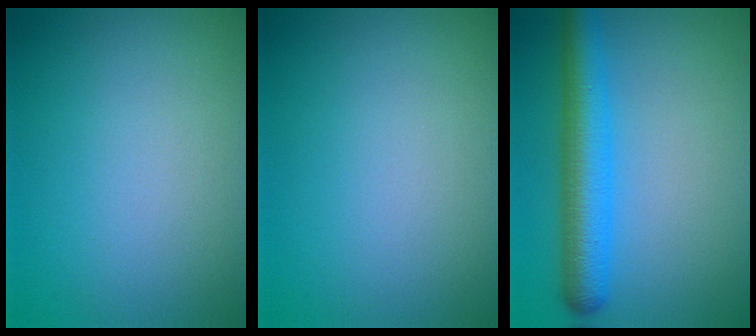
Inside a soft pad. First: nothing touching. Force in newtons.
{"total": 0.0}
{"total": 5.9, "press": 5.9, "slide": 0.2}